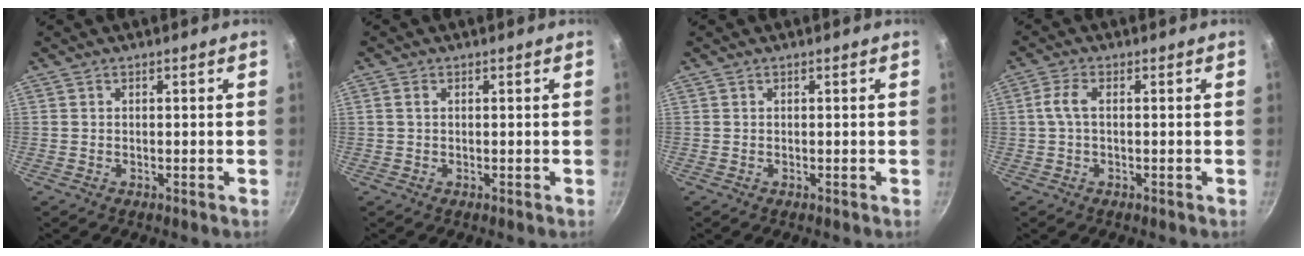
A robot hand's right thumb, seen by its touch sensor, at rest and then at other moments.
{"total": 1.1, "force": [0.3, 0.7, 0.8], "torque": [-0.016, 0.003, 0.003]}
{"total": 0.0}
{"total": 3.3, "force": [0.0, 1.3, 3.1], "torque": [-0.078, 0.011, -0.003]}